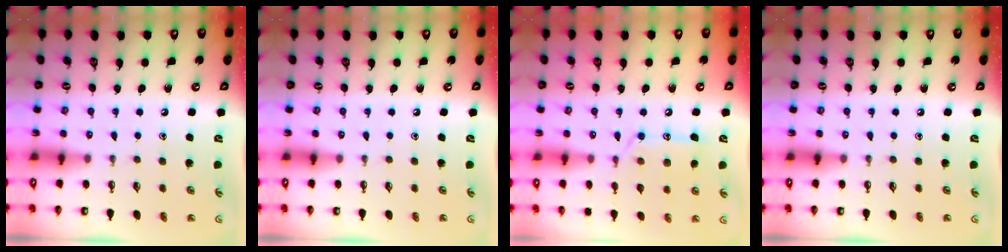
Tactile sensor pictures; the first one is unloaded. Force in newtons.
{"total": 0.0}
{"total": 13.0, "press": 12.9, "slide": 0.9}
{"total": 0.0}